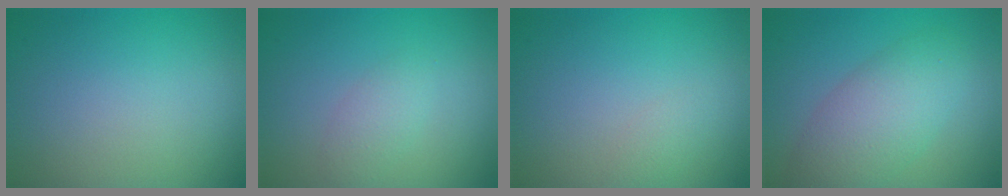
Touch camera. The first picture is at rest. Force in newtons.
{"total": 1.7, "press": 1.7, "slide": 0.1}
{"total": 1.0, "press": 1.0, "slide": 0.1}
{"total": 5.1, "press": 5.1, "slide": 0.3}